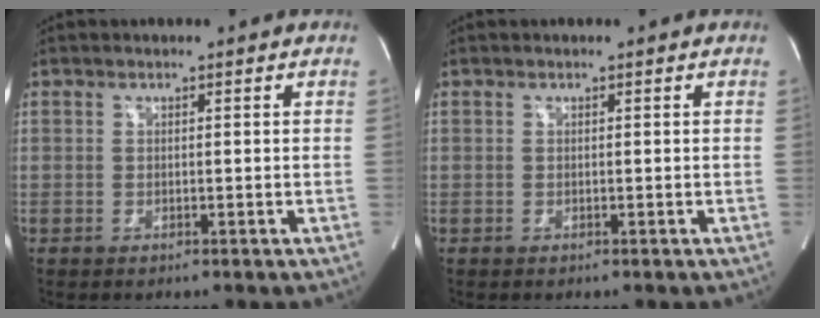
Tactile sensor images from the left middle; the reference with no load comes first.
{"total": 0.0}